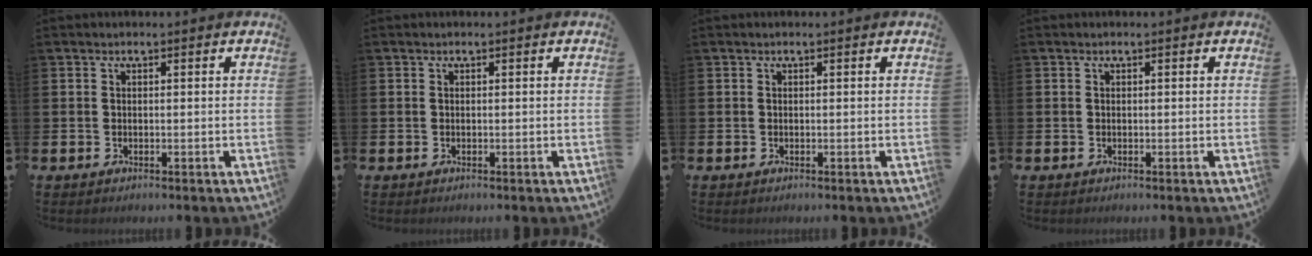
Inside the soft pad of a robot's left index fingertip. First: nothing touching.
{"total": 0.0}
{"total": 0.0}
{"total": 0.0}